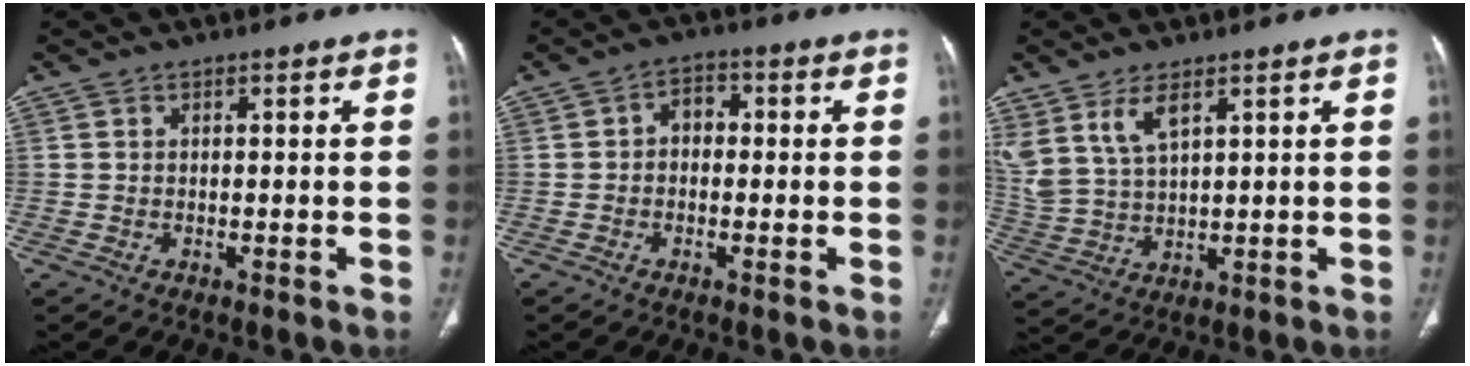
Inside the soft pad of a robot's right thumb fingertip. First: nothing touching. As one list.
[{"total": 3.9, "force": [0.0, 2.9, 2.6], "torque": [-0.024, 0.017, -0.011]}, {"total": 8.7, "force": [4.9, 3.8, 6.1], "torque": [-0.131, -0.017, 0.112]}]